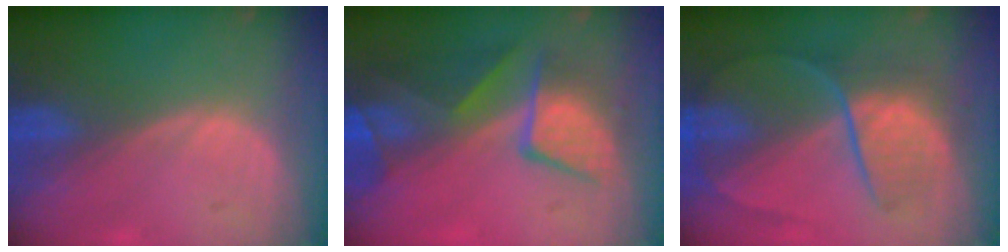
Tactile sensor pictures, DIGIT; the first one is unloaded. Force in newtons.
{"total": 10.1, "press": 8.7, "slide": 5.0}
{"total": 7.9, "press": 7.2, "slide": 3.2}